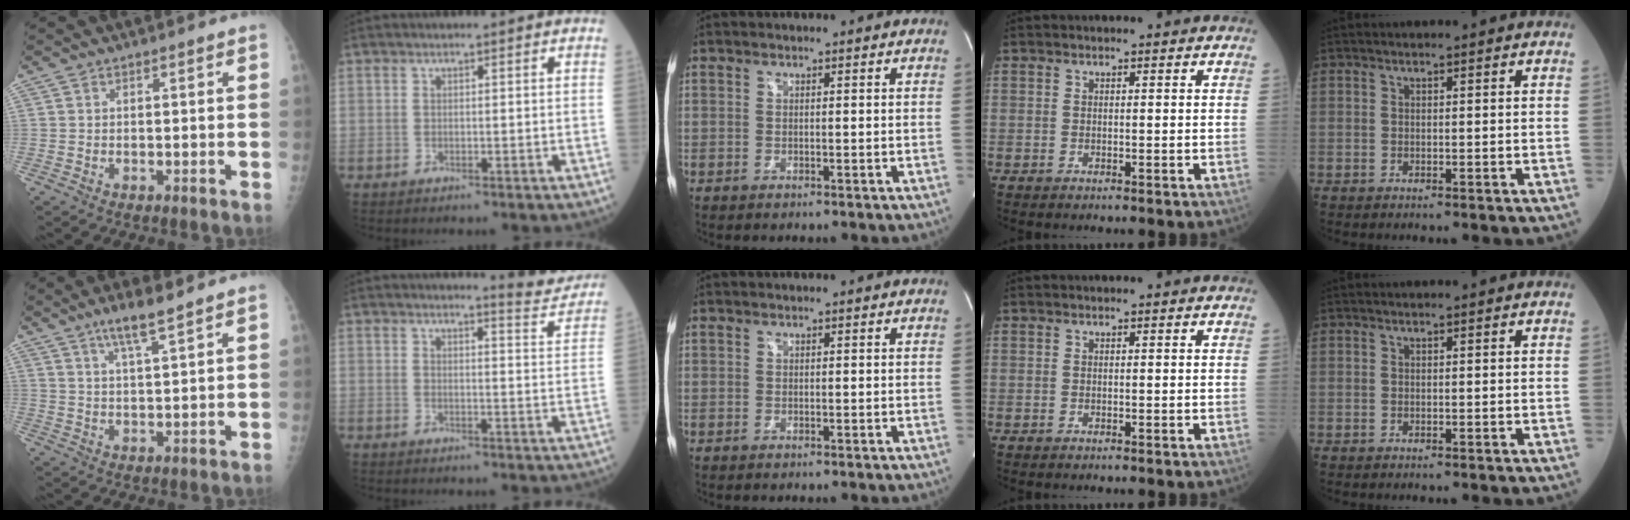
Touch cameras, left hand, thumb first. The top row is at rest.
{"thumb": {"total": 6.4, "force": [4.6, 0.6, 4.4], "torque": [-0.083, -0.025, 0.086]}, "index": {"total": 5.5, "force": [5.5, -0.2, 0.6], "torque": [-0.015, -0.035, 0.053]}}